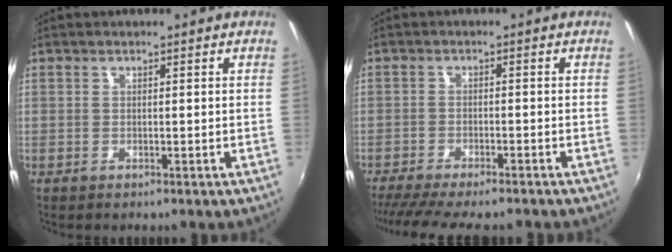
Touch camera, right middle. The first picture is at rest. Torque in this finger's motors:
{"motor_torque": [1.08, -1.06, 0.15, 0.06]}